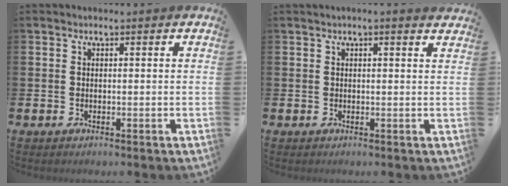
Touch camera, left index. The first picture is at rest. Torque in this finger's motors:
{"motor_torque": [1.03, -1.10, 0.74, 0.17]}